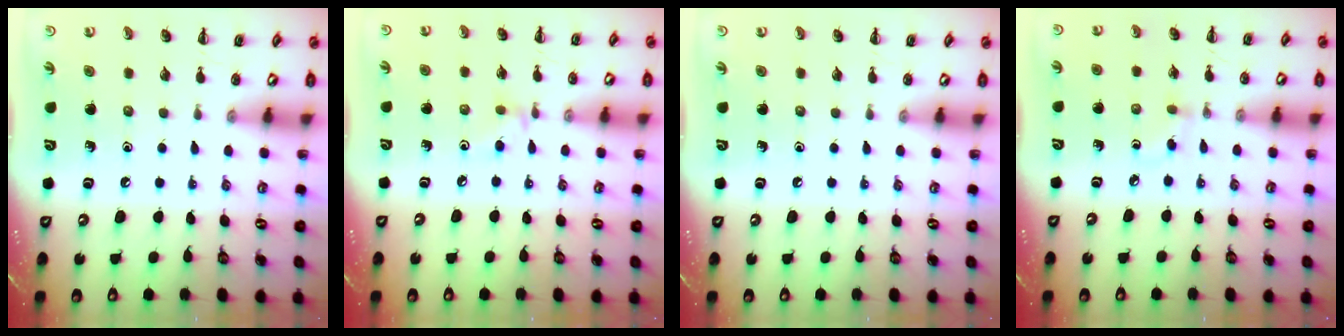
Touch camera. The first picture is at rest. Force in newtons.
{"total": 3.8, "press": 3.6, "slide": 1.2}
{"total": 0.0}
{"total": 2.6, "press": 2.4, "slide": 1.2}